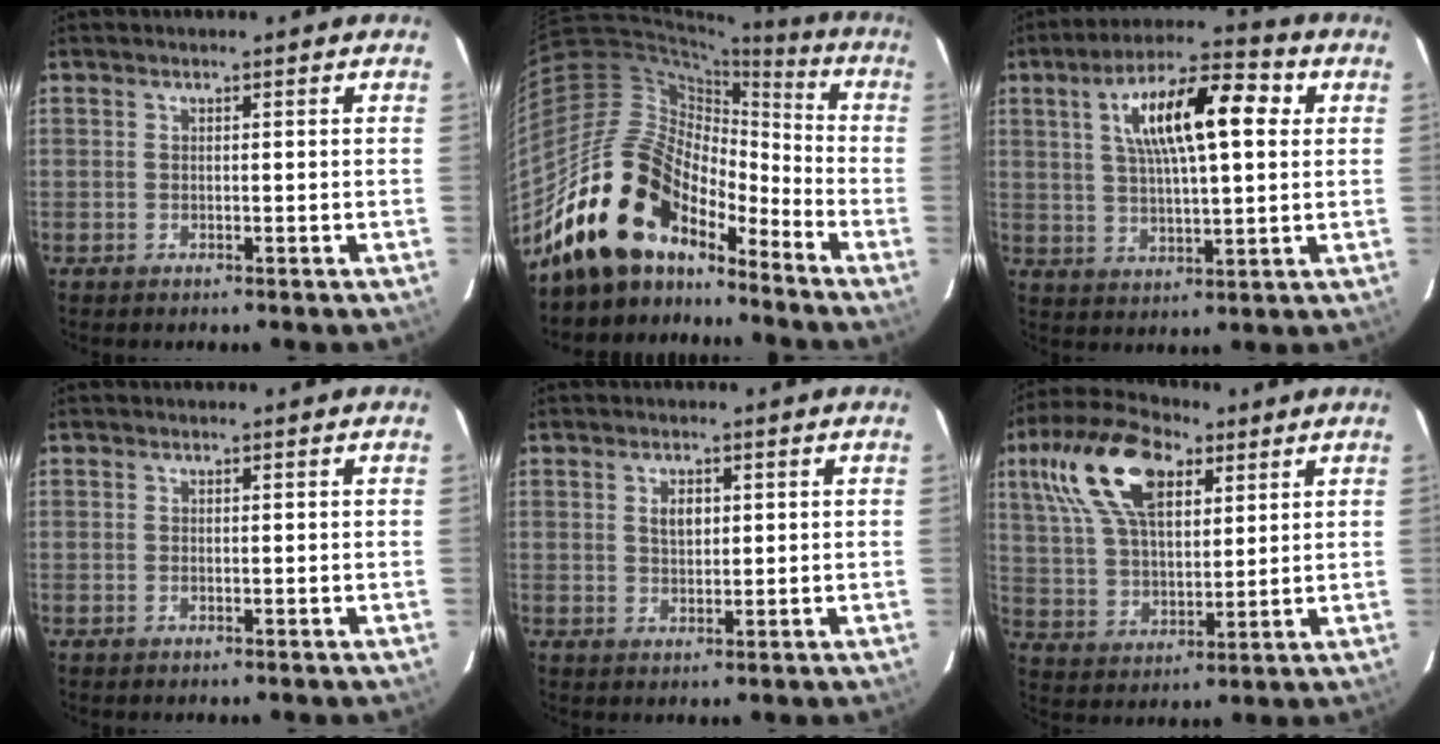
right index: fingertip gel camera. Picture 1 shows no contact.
{"total": 18.6, "force": [-14.5, 8.6, 7.7], "torque": [-0.147, 0.020, -0.260]}
{"total": 15.3, "force": [4.6, 4.9, 13.7], "torque": [-0.241, 0.029, 0.075]}
{"total": 0.0}
{"total": 2.9, "force": [0.8, 1.8, 2.2], "torque": [-0.036, 0.005, 0.014]}
{"total": 17.0, "force": [8.1, 8.5, 12.4], "torque": [-0.249, 0.037, 0.150]}